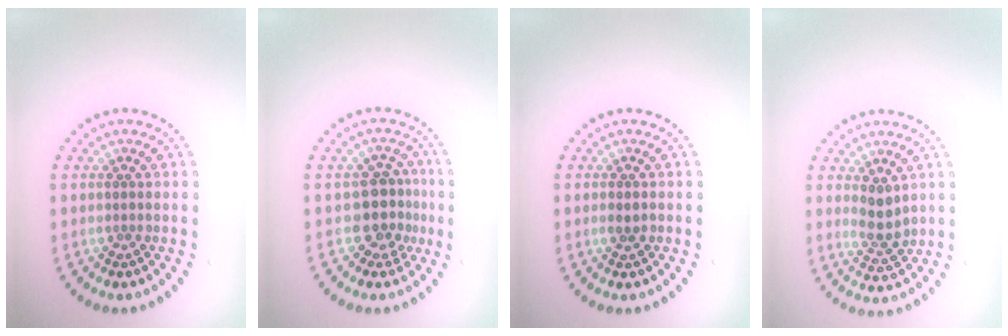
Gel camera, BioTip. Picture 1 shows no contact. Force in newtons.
{"total": 3.4, "press": 2.8, "slide": 1.9}
{"total": 1.1, "press": 1.1, "slide": 0.1}
{"total": 2.4, "press": 2.3, "slide": 0.8}